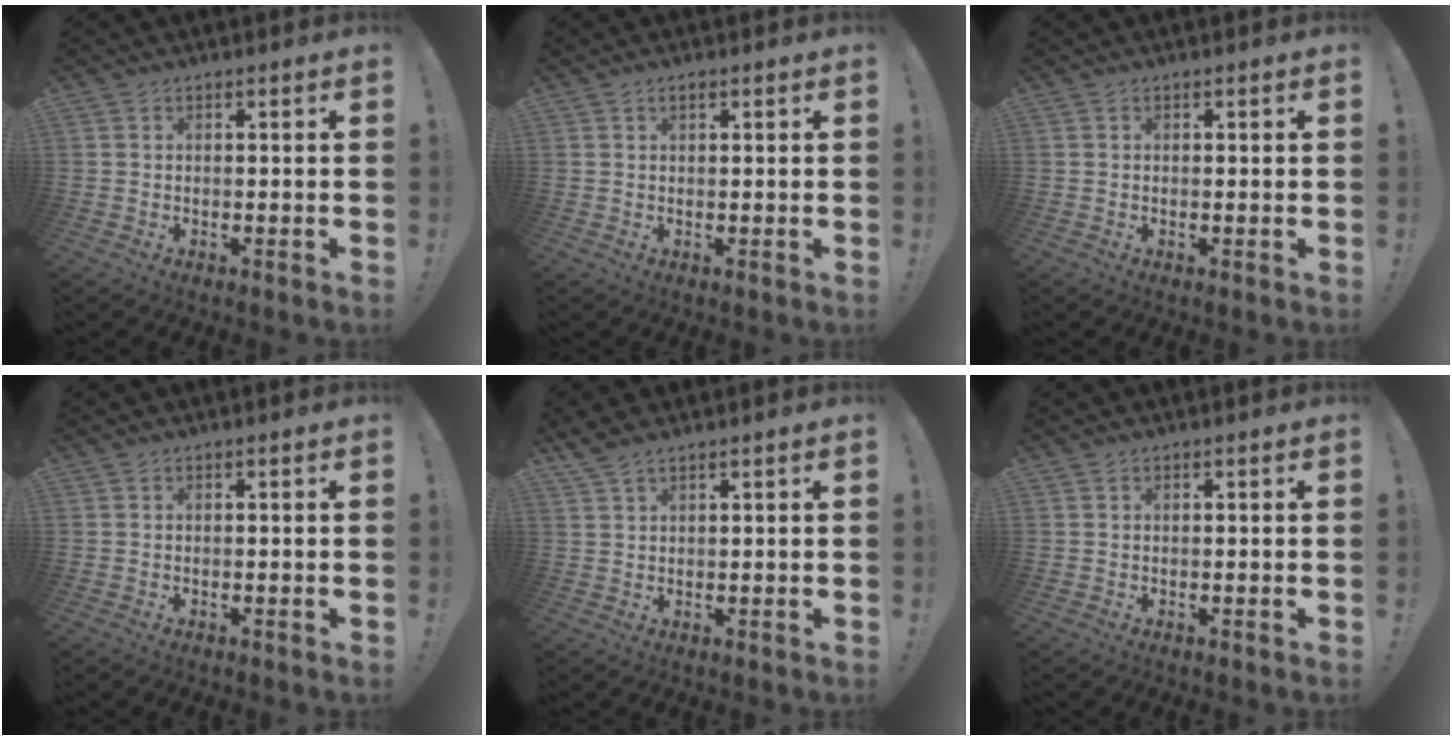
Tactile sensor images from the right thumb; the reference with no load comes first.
{"total": 1.6, "force": [0.9, 0.8, 1.2], "torque": [-0.024, 0.002, 0.016]}
{"total": 0.0}
{"total": 0.0}
{"total": 3.2, "force": [2.6, 0.7, 1.7], "torque": [-0.044, -0.006, 0.050]}
{"total": 0.0}